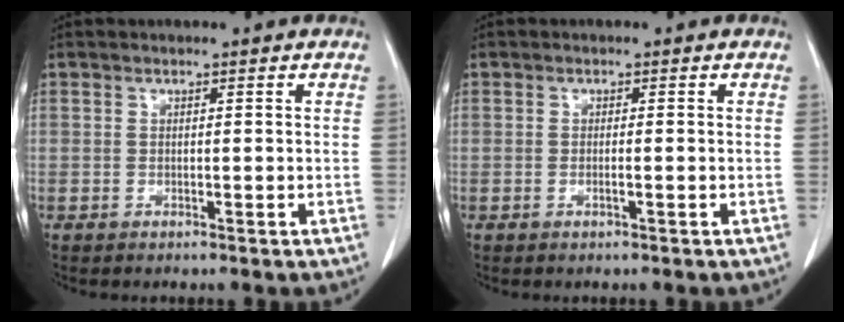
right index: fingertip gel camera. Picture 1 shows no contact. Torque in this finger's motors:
{"motor_torque": [-0.13, 0.08, 0.01, -0.01]}